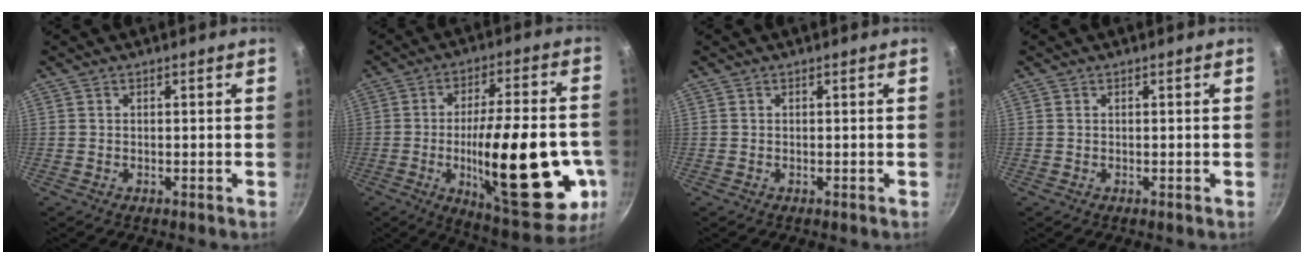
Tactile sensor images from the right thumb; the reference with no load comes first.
{"total": 27.4, "force": [-6.3, 9.2, 25.1], "torque": [-0.345, 0.007, -0.081]}
{"total": 0.0}
{"total": 0.0}